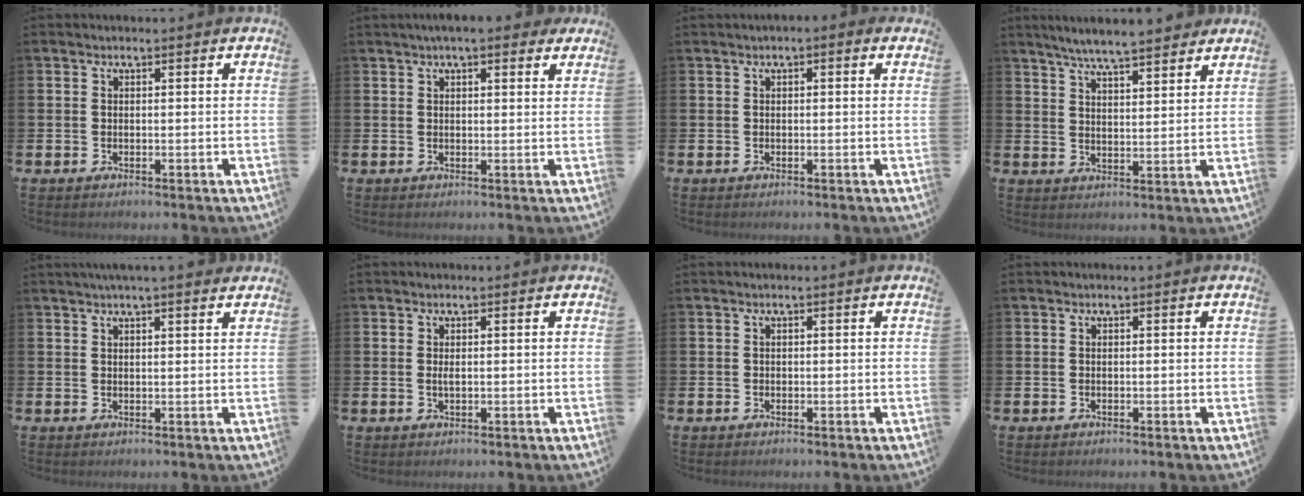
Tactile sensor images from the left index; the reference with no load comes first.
{"total": 3.3, "force": [2.8, 0.6, 1.6], "torque": [-0.030, -0.005, 0.047]}
{"total": 0.5, "force": [-0.1, 0.2, 0.4], "torque": [-0.008, 0.005, -0.004]}
{"total": 6.1, "force": [5.9, 0.3, 1.7], "torque": [-0.047, -0.028, 0.104]}
{"total": 2.8, "force": [2.5, -0.1, 1.0], "torque": [-0.017, -0.008, 0.044]}
{"total": 0.7, "force": [0.1, 0.2, 0.7], "torque": [-0.011, 0.000, 0.001]}
{"total": 0.0}
{"total": 0.0}